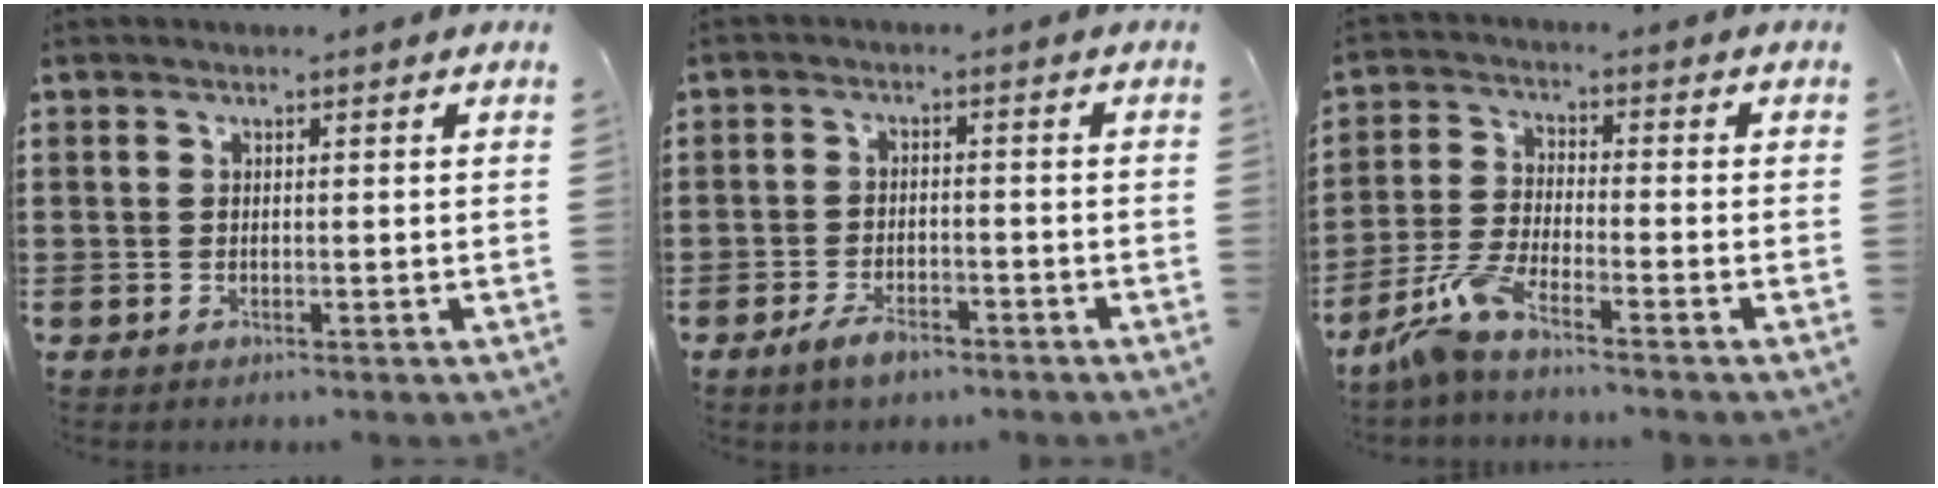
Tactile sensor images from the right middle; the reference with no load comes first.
{"total": 3.3, "force": [-2.6, 1.3, 1.6], "torque": [-0.034, 0.002, -0.051]}
{"total": 6.2, "force": [-4.8, 0.6, 3.8], "torque": [-0.106, -0.016, -0.098]}